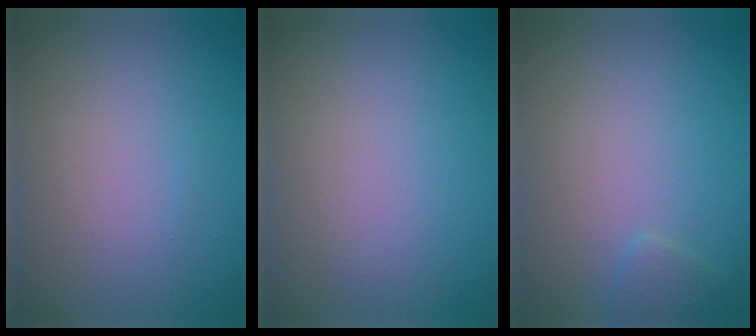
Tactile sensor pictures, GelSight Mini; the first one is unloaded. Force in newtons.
{"total": 0.0}
{"total": 1.0, "press": 1.0, "slide": 0.0}